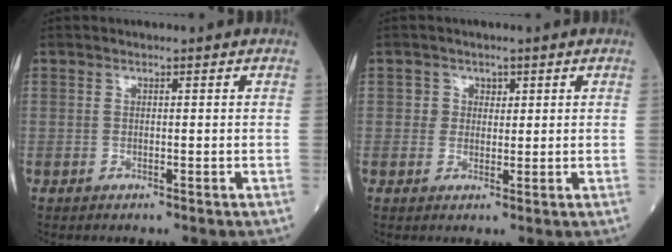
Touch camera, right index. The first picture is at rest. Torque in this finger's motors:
{"motor_torque": [-0.06, -0.02, -0.02, 0.01]}